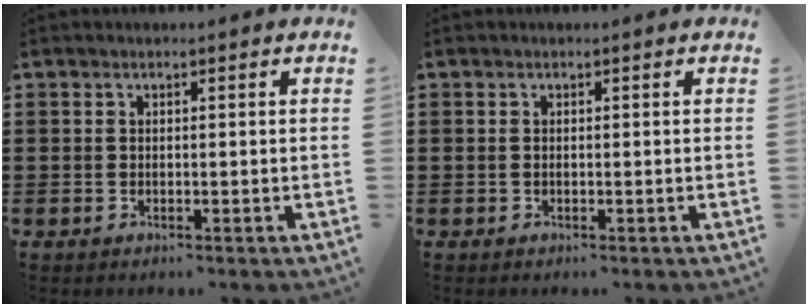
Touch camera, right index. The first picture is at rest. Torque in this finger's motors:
{"motor_torque": [2.14, 0.00, 0.02, 0.00]}